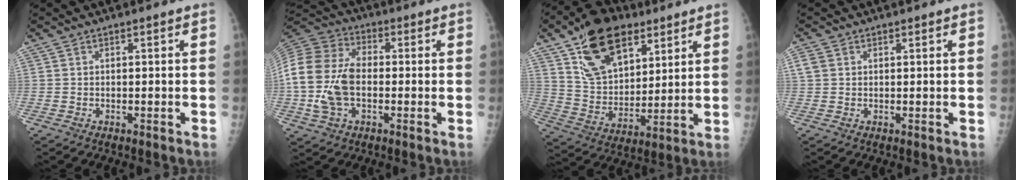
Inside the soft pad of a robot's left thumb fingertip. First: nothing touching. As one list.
[{"total": 17.5, "force": [-1.8, 11.5, 13.1], "torque": [-0.289, 0.020, -0.034]}, {"total": 18.9, "force": [10.4, 10.9, 11.3], "torque": [-0.151, -0.041, 0.189]}, {"total": 2.3, "force": [0.9, 1.8, 1.0], "torque": [-0.019, 0.005, 0.020]}]